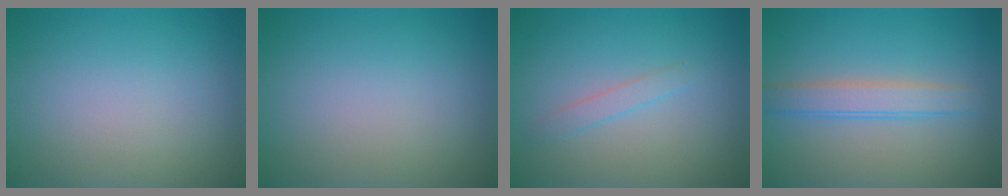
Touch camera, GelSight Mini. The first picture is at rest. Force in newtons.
{"total": 0.0}
{"total": 1.1, "press": 1.1, "slide": 0.1}
{"total": 2.8, "press": 2.8, "slide": 0.1}